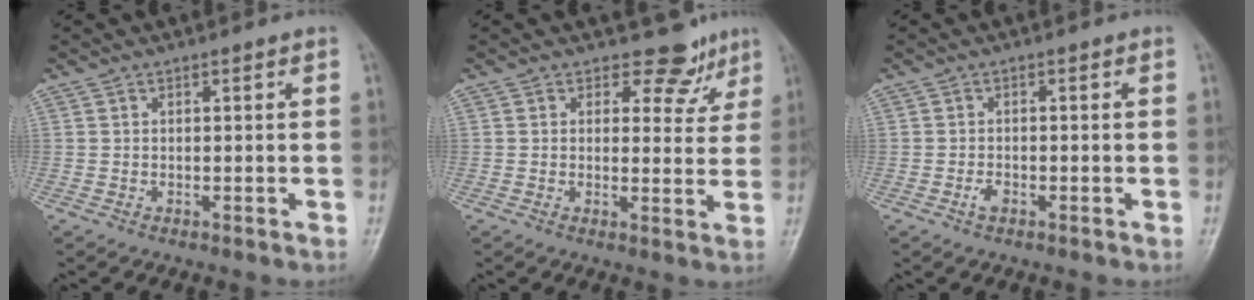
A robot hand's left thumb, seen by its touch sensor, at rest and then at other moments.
{"total": 5.9, "force": [4.6, 3.6, 1.0], "torque": [0.020, -0.033, 0.048]}
{"total": 1.7, "force": [-0.9, 1.0, 1.2], "torque": [-0.020, 0.005, -0.018]}